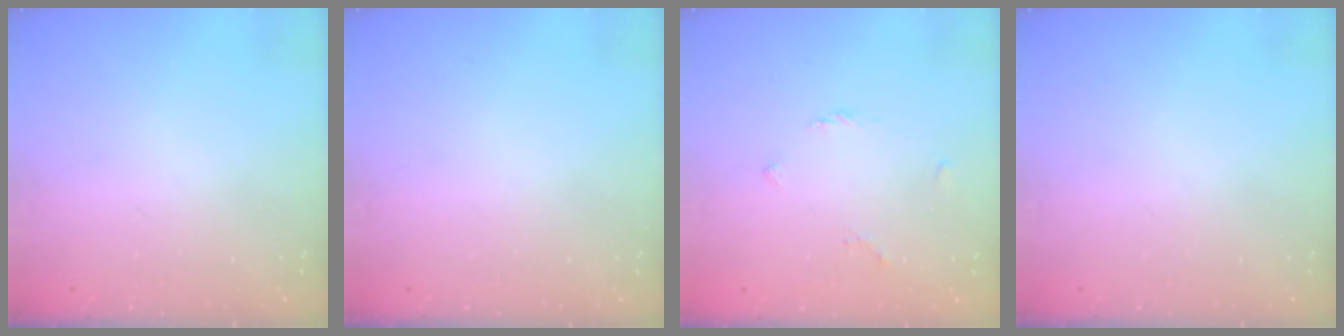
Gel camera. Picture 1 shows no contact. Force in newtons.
{"total": 0.0}
{"total": 2.1, "press": 2.0, "slide": 0.6}
{"total": 0.0}